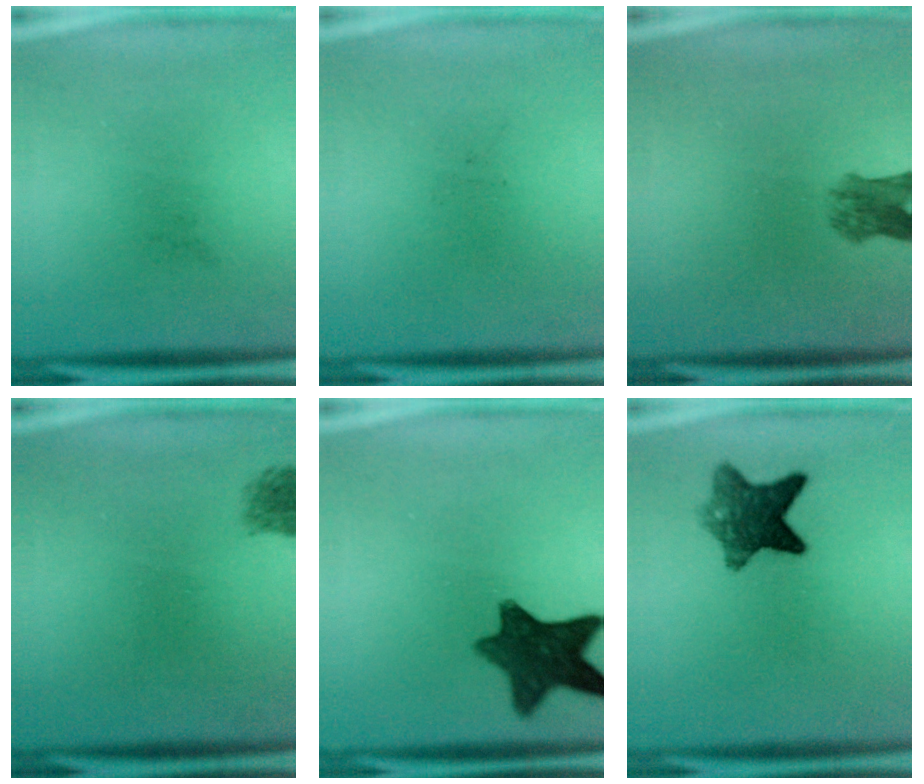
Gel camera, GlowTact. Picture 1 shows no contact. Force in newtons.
{"total": 0.0}
{"total": 4.1}
{"total": 1.8}
{"total": 10.7}
{"total": 7.9}